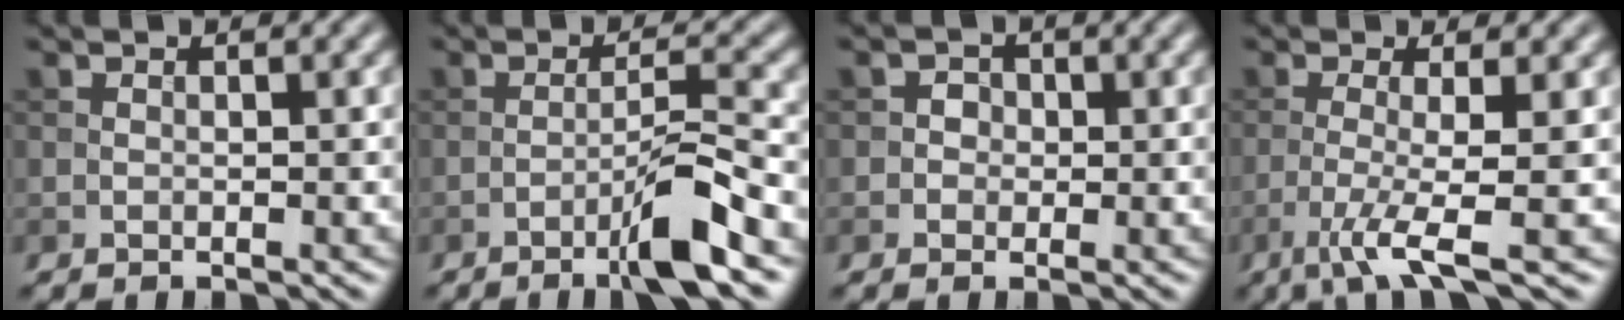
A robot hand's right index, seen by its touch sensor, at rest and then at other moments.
{"total": 4.7, "force": [-2.5, 0.3, 4.0], "torque": [-0.063, 0.012, -0.052]}
{"total": 1.6, "force": [0.0, 1.5, 0.5], "torque": [0.013, 0.004, -0.011]}
{"total": 4.7, "force": [-1.9, 0.7, 4.2], "torque": [-0.075, -0.005, -0.045]}